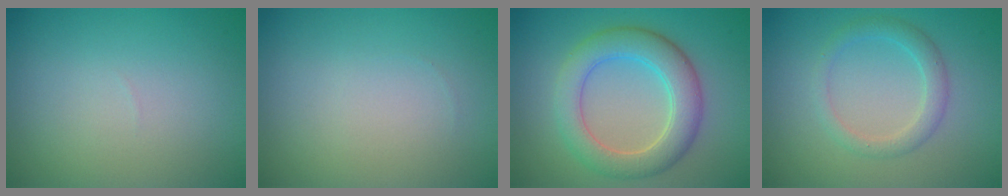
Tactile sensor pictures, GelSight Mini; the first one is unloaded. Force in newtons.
{"total": 0.0}
{"total": 5.6, "press": 5.6, "slide": 0.3}
{"total": 2.2, "press": 2.2, "slide": 0.1}